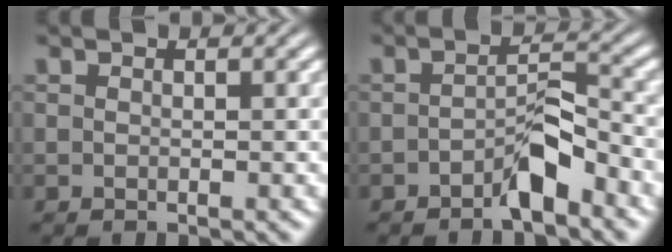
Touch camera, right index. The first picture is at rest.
{"total": 2.7, "force": [-1.9, -0.1, 1.9], "torque": [-0.010, -0.002, -0.031]}